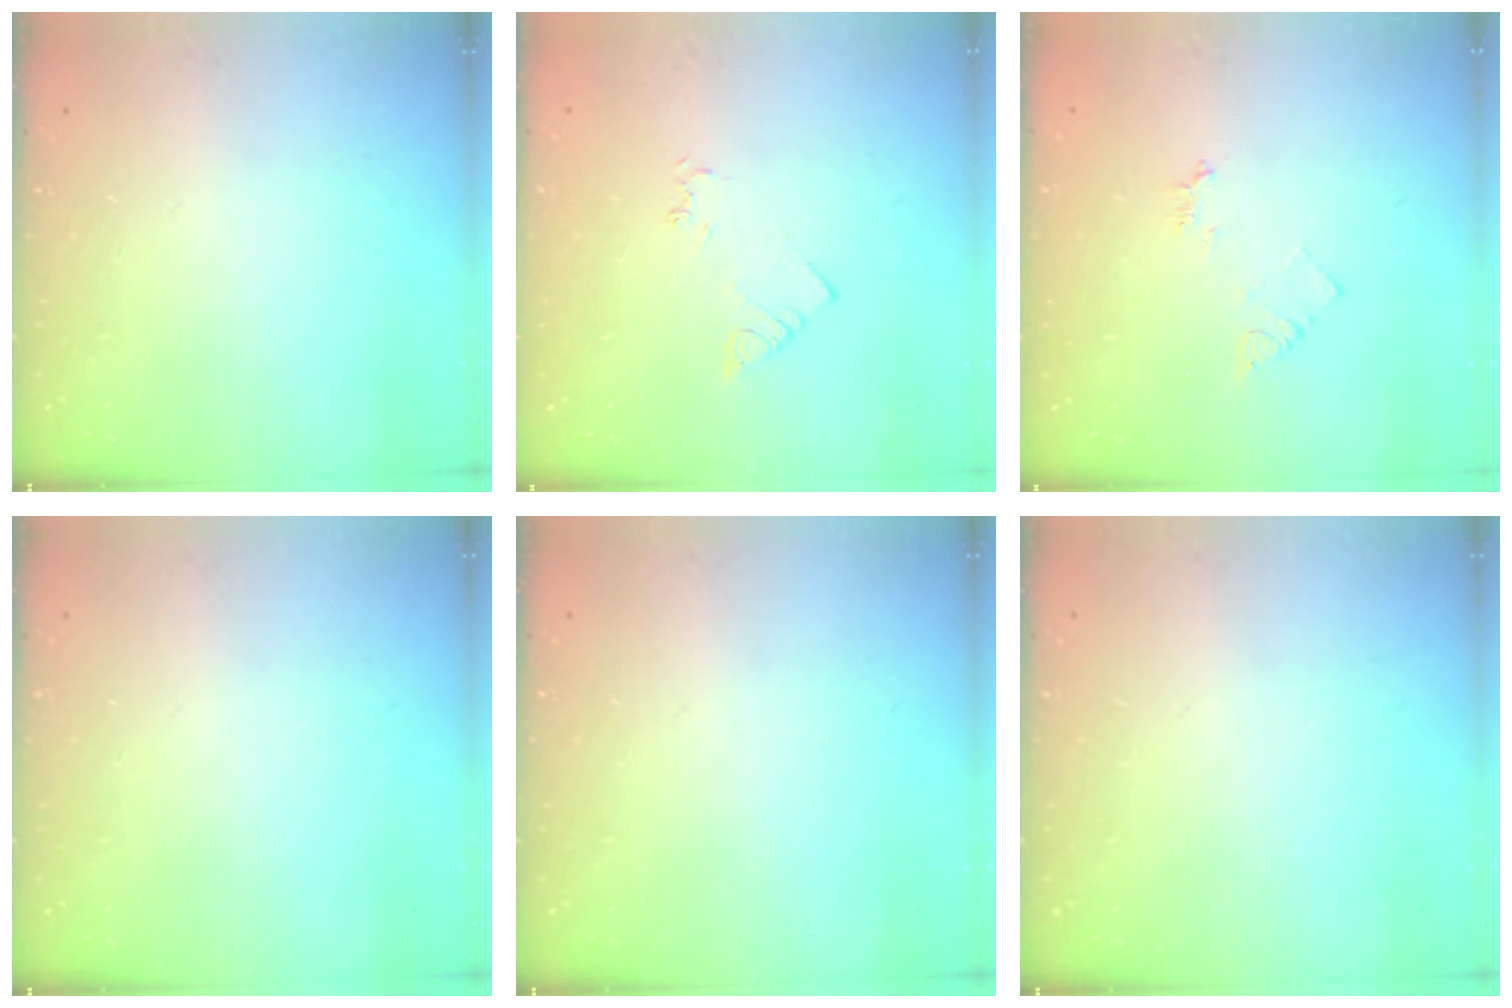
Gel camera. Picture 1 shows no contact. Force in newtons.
{"total": 2.3, "press": 2.3, "slide": 0.3}
{"total": 3.9, "press": 3.8, "slide": 0.4}
{"total": 0.0}
{"total": 0.0}
{"total": 0.0}